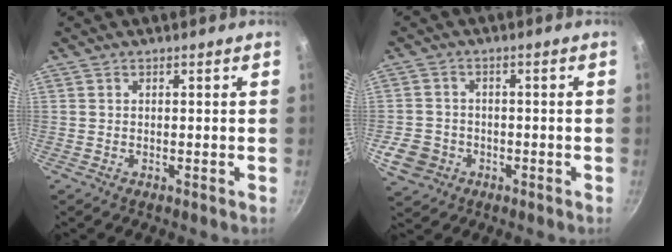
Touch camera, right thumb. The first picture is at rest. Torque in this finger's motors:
{"motor_torque": [0.86, 0.55, -0.19, 0.05, -0.01]}